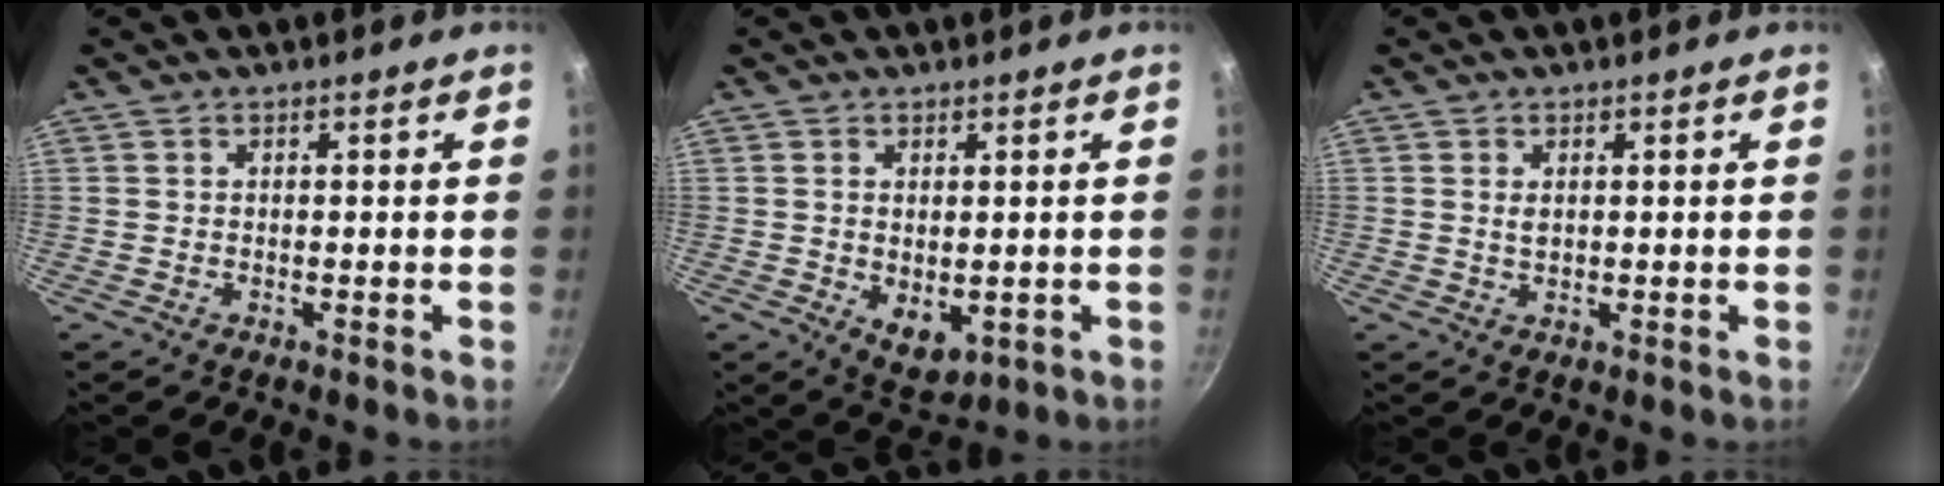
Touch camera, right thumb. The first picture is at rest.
{"total": 6.0, "force": [-0.3, 3.7, 4.7], "torque": [-0.067, -0.015, 0.007]}
{"total": 1.7, "force": [0.5, 1.0, 1.2], "torque": [-0.022, -0.001, 0.010]}